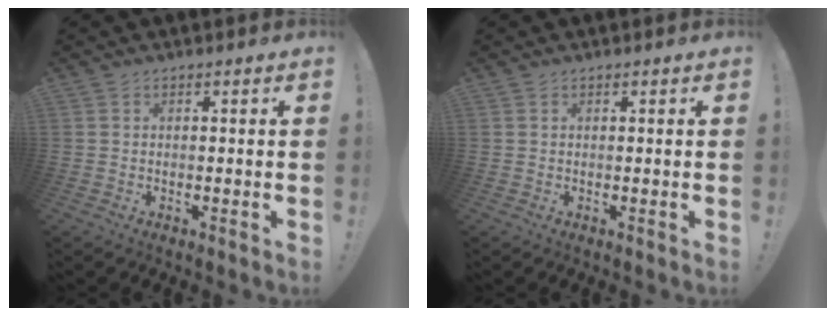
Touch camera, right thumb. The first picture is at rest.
{"total": 0.0}